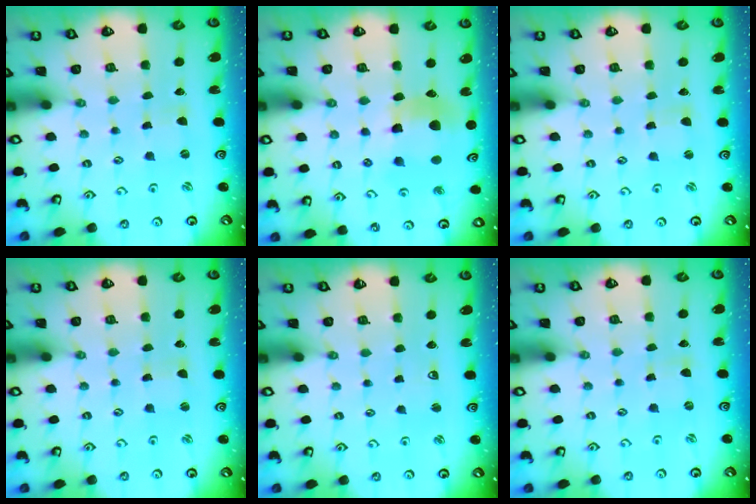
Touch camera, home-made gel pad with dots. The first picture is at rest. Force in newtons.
{"total": 11.4, "press": 11.3, "slide": 1.5}
{"total": 0.6, "press": 0.5, "slide": 0.2}
{"total": 0.6, "press": 0.6, "slide": 0.1}
{"total": 2.2, "press": 2.1, "slide": 0.6}
{"total": 0.0}